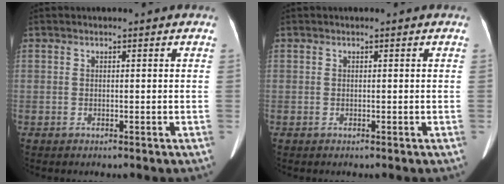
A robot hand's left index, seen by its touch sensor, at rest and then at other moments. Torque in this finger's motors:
{"motor_torque": [0.00, 0.00, 0.00, 0.00]}